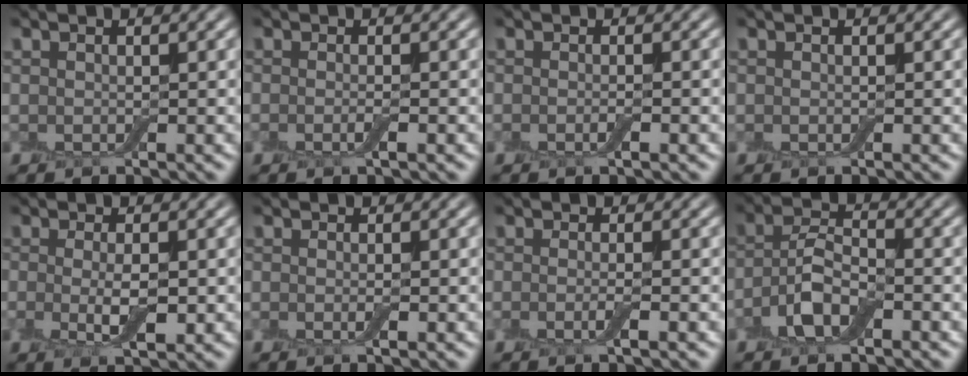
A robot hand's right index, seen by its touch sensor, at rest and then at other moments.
{"total": 1.3, "force": [-0.4, 0.2, 1.2], "torque": [-0.024, -0.006, -0.011]}
{"total": 1.2, "force": [-0.5, 0.2, 1.1], "torque": [-0.018, -0.004, -0.010]}
{"total": 0.0}
{"total": 3.2, "force": [-0.3, 1.0, 3.0], "torque": [-0.061, -0.008, -0.006]}
{"total": 0.9, "force": [-0.2, 0.1, 0.9], "torque": [-0.016, -0.005, -0.004]}
{"total": 1.6, "force": [-0.5, 0.3, 1.5], "torque": [-0.029, -0.007, -0.013]}
{"total": 4.0, "force": [-1.7, 1.9, 3.0], "torque": [-0.062, 0.004, -0.041]}